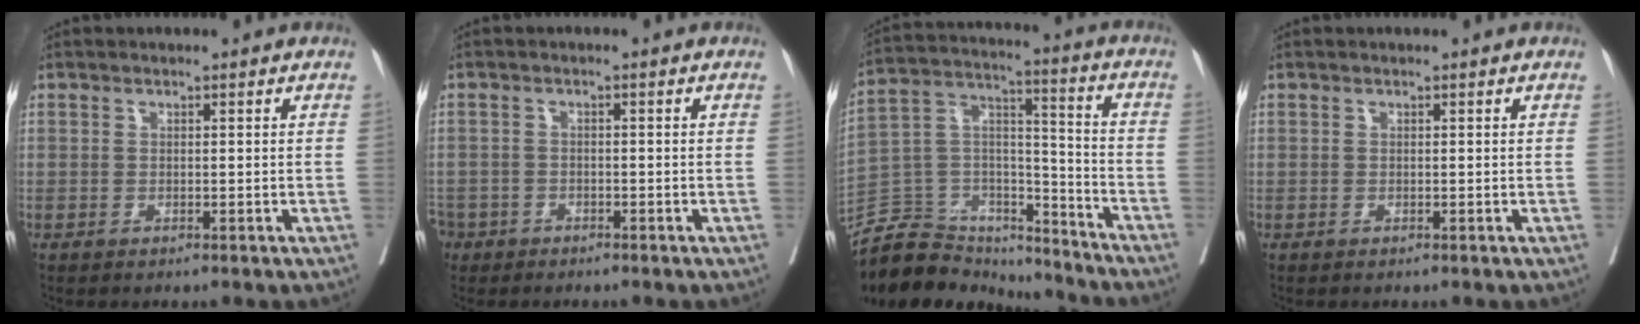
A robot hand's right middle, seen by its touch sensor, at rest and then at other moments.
{"total": 5.7, "force": [-3.8, 4.2, 1.0], "torque": [-0.036, 0.000, -0.071]}
{"total": 17.6, "force": [-16.3, 6.0, 2.8], "torque": [-0.058, 0.063, -0.269]}
{"total": 0.0}